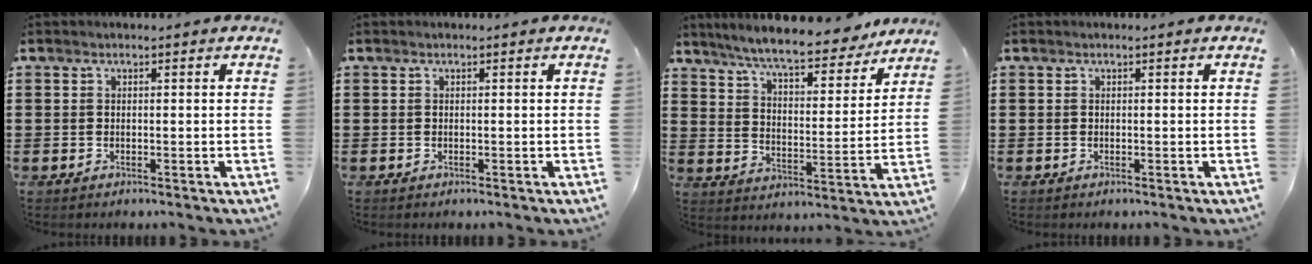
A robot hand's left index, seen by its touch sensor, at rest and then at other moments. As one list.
[{"total": 0.0}, {"total": 8.2, "force": [7.5, 0.6, 3.5], "torque": [-0.089, -0.038, 0.128]}, {"total": 0.0}]